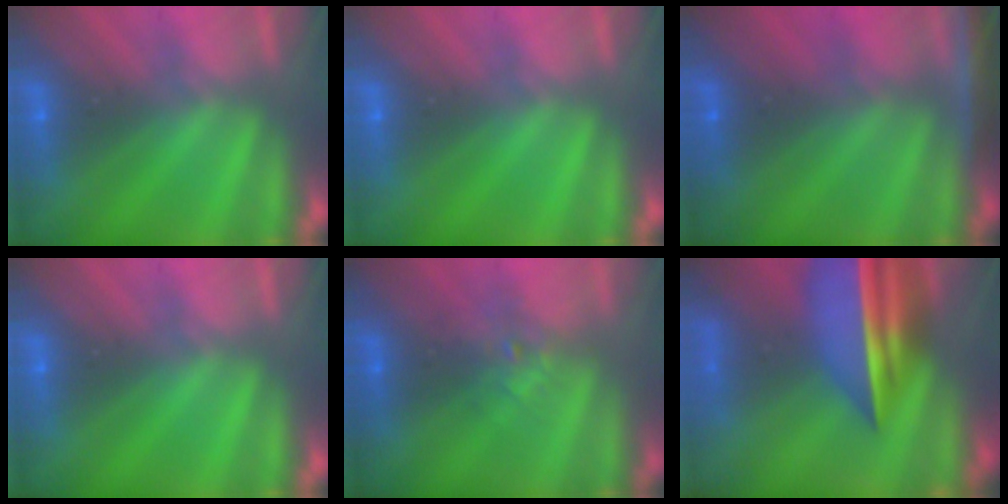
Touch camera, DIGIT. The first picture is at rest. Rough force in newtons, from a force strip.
{"total": 0.0}
{"total": 2.0}
{"total": 0.0}
{"total": 2.1}
{"total": 7.2}